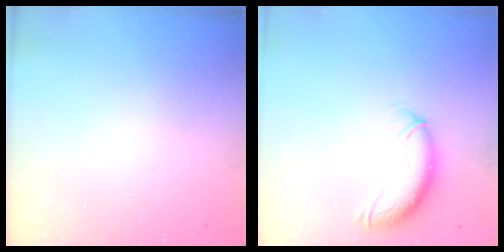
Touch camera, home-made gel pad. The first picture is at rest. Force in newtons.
{"total": 10.9, "press": 10.9, "slide": 1.1}